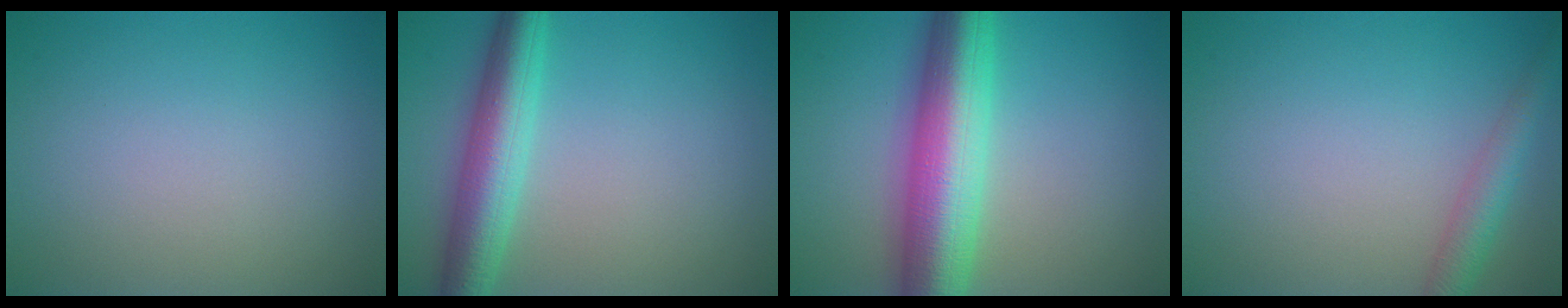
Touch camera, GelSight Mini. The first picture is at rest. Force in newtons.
{"total": 5.8, "press": 5.8, "slide": 0.0}
{"total": 10.1, "press": 10.1, "slide": 0.1}
{"total": 2.9, "press": 2.9, "slide": 0.1}